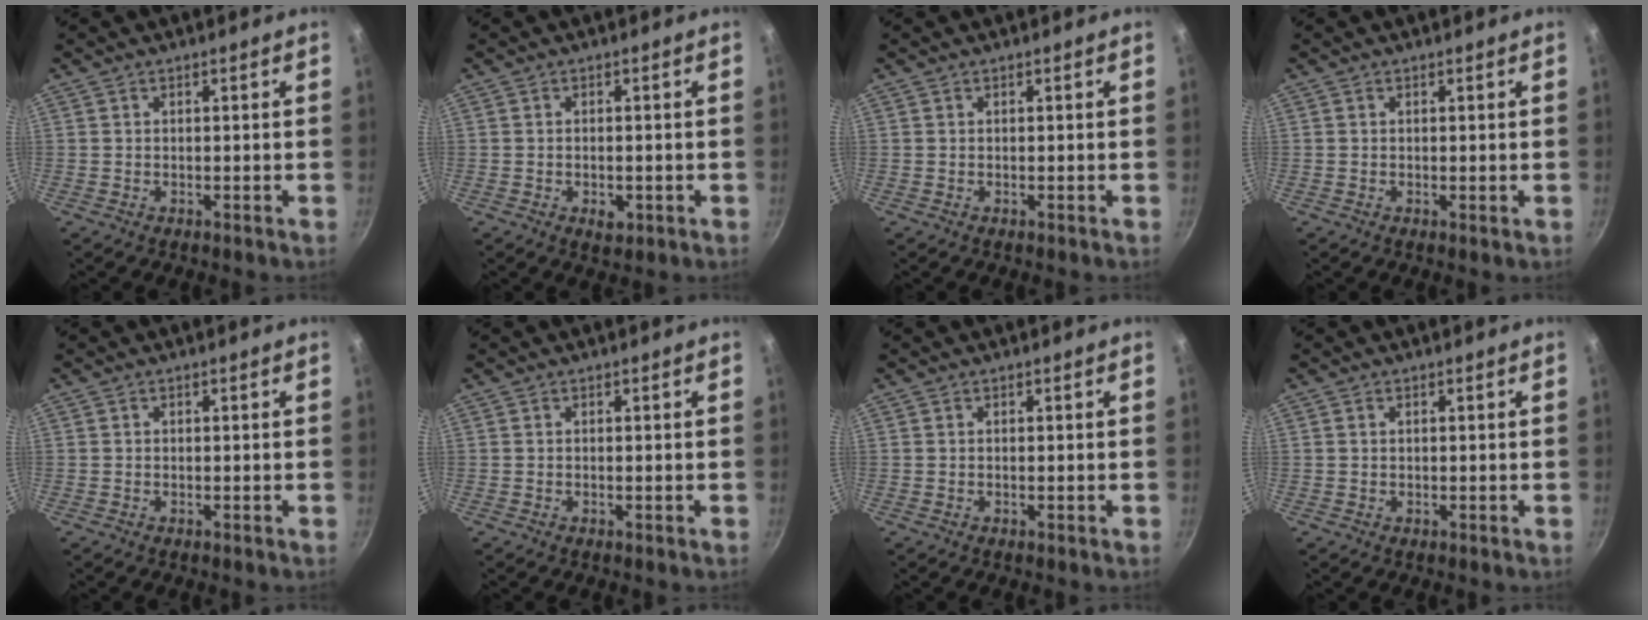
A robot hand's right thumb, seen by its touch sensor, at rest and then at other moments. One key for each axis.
{"total": 2.9, "fx": -0.9, "fy": 1.7, "fz": 2.2, "tx": -0.032, "ty": 0.000, "tz": -0.010}
{"total": 0.0}
{"total": 0.0}
{"total": 0.0}
{"total": 0.0}
{"total": 0.0}
{"total": 0.7, "fx": 0.2, "fy": 0.5, "fz": 0.4, "tx": -0.006, "ty": 0.003, "tz": 0.003}